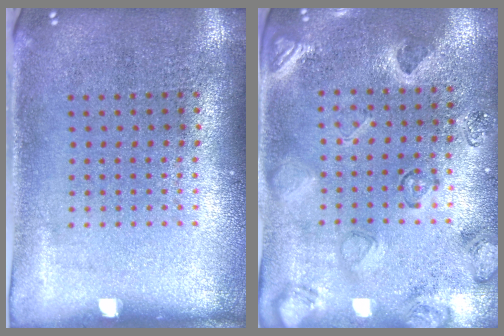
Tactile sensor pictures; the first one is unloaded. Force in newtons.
{"total": 2.2, "press": 1.8, "slide": 1.3}